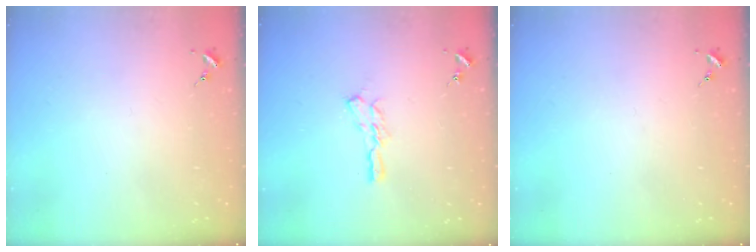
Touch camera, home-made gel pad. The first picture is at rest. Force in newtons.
{"total": 7.5, "press": 7.5, "slide": 0.3}
{"total": 0.0}